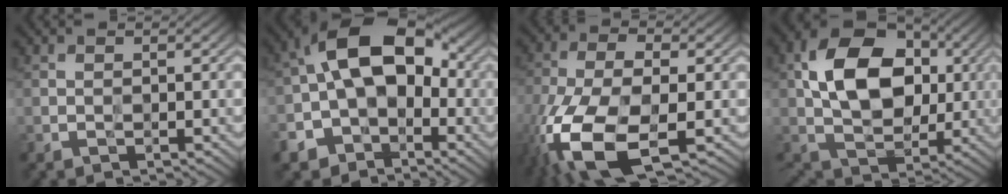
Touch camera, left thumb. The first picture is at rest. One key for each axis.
{"total": 14.4, "fx": -2.5, "fy": 10.0, "fz": 10.1, "tx": -0.178, "ty": 0.005, "tz": -0.053}
{"total": 15.6, "fx": -6.3, "fy": 7.5, "fz": 12.1, "tx": -0.301, "ty": -0.041, "tz": -0.119}
{"total": 12.2, "fx": 1.8, "fy": 8.5, "fz": 8.5, "tx": -0.164, "ty": 0.013, "tz": 0.026}